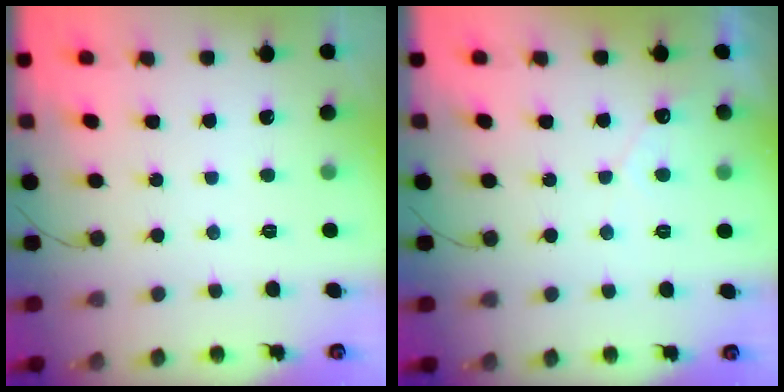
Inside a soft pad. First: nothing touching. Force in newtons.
{"total": 2.8, "press": 2.8, "slide": 0.1}